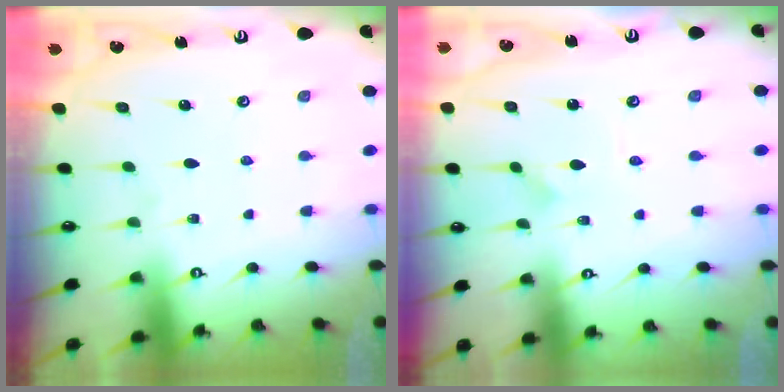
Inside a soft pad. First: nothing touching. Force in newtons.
{"total": 2.5, "press": 2.5, "slide": 0.2}